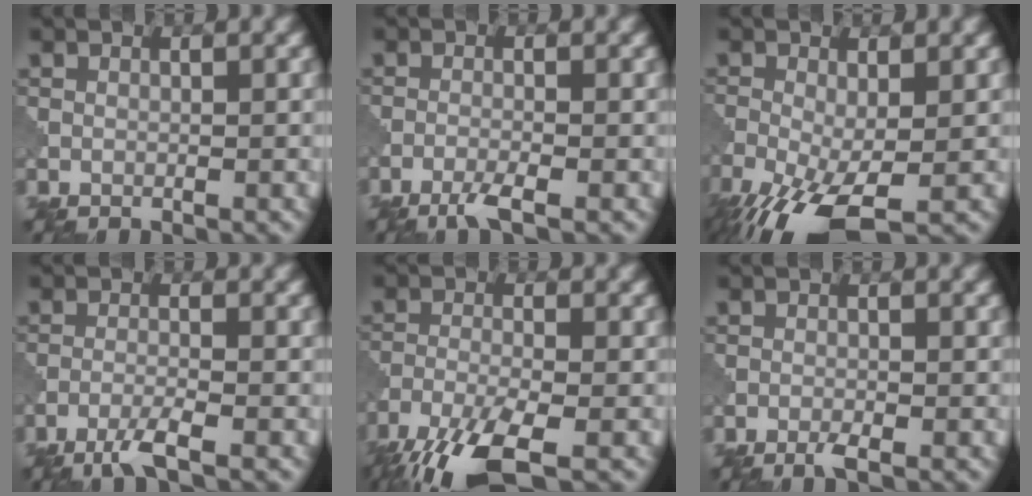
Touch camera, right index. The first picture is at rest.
{"total": 2.3, "force": [-1.6, 0.3, 1.7], "torque": [-0.034, -0.002, -0.039]}
{"total": 9.4, "force": [-4.7, 3.7, 7.3], "torque": [-0.162, -0.038, -0.082]}
{"total": 2.8, "force": [-1.9, 0.3, 2.1], "torque": [-0.040, 0.000, -0.047]}
{"total": 8.1, "force": [-5.8, 1.9, 5.4], "torque": [-0.111, -0.019, -0.116]}
{"total": 1.3, "force": [-0.9, 0.1, 1.0], "torque": [-0.019, 0.000, -0.019]}